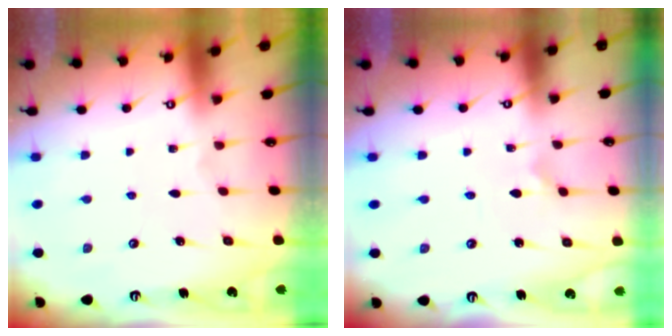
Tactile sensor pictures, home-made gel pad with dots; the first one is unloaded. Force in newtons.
{"total": 2.1, "press": 2.1, "slide": 0.1}